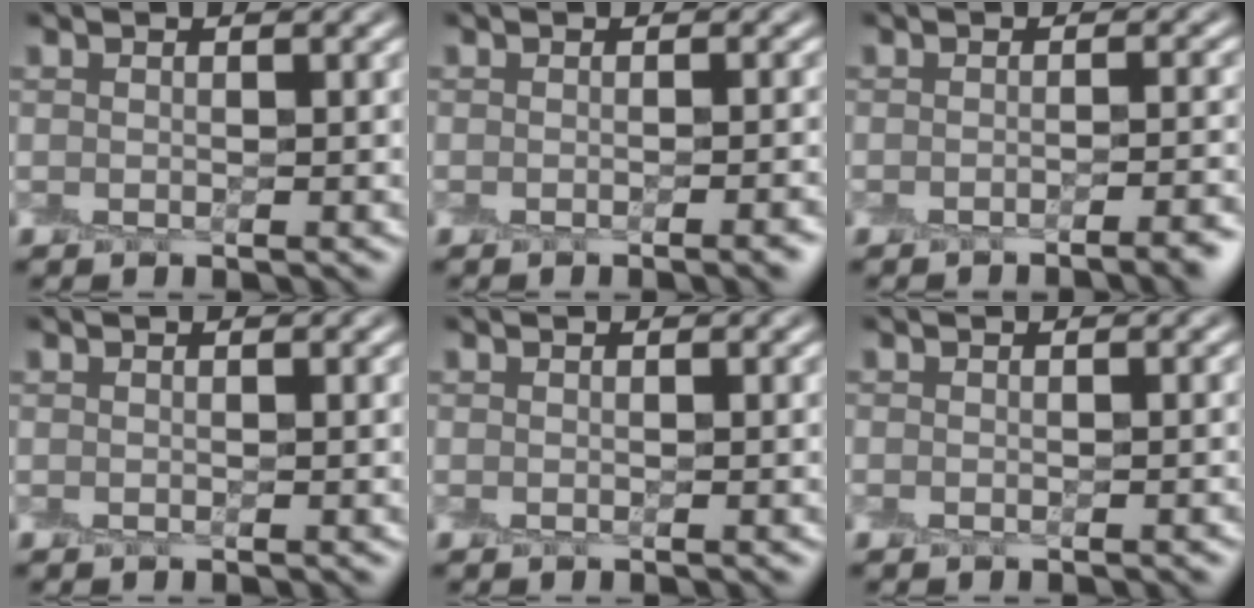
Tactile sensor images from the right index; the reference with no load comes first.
{"total": 2.7, "force": [-1.9, 0.4, 1.9], "torque": [-0.017, -0.003, -0.020]}
{"total": 3.4, "force": [-2.7, 0.4, 2.1], "torque": [-0.023, -0.002, -0.033]}
{"total": 0.0}
{"total": 0.0}
{"total": 0.8, "force": [-0.7, 0.3, 0.2], "torque": [-0.001, -0.001, -0.012]}